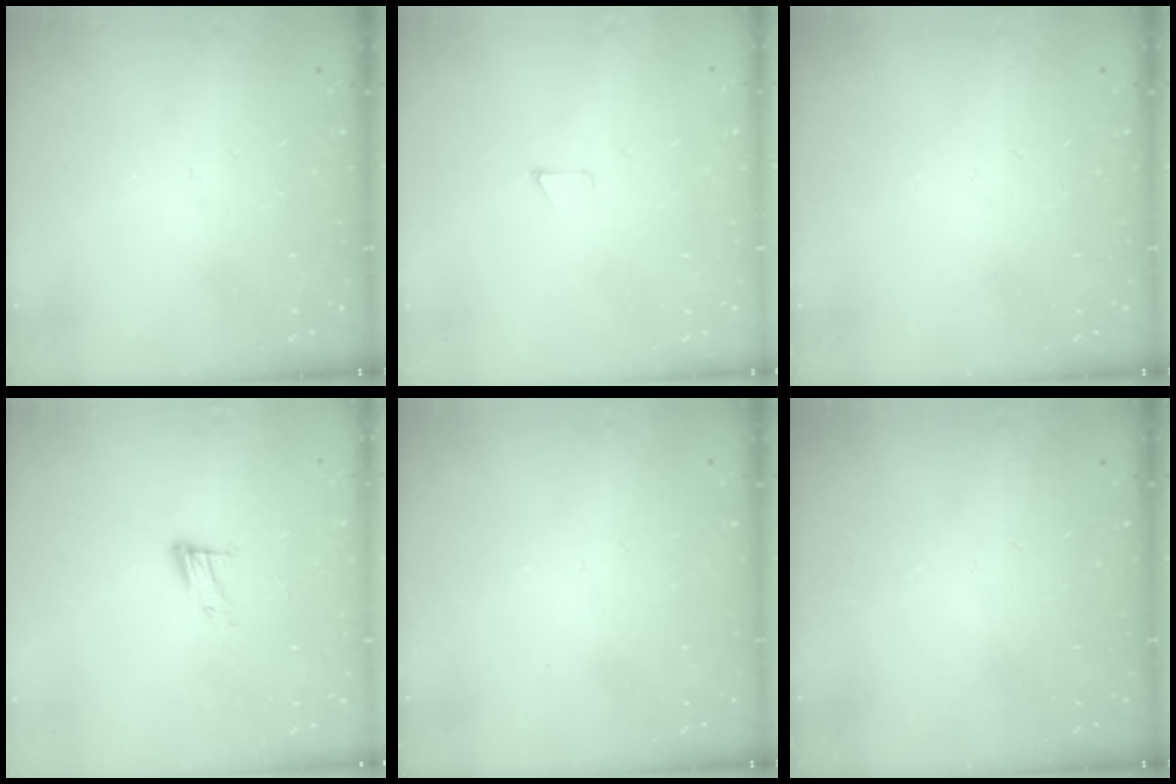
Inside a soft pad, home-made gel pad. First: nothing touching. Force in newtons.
{"total": 2.7, "press": 2.7, "slide": 0.2}
{"total": 0.0}
{"total": 8.3, "press": 8.2, "slide": 1.3}
{"total": 0.0}
{"total": 0.0}